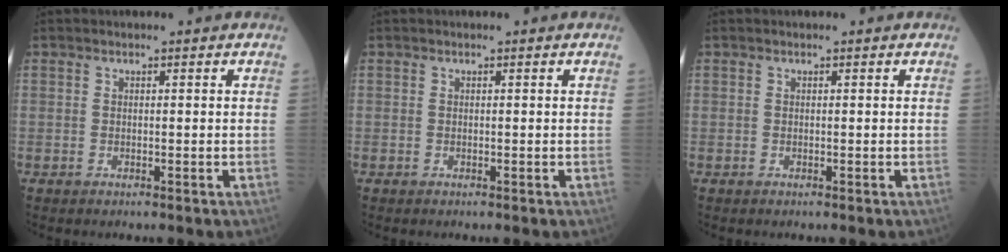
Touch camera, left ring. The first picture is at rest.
{"total": 0.0}
{"total": 0.0}